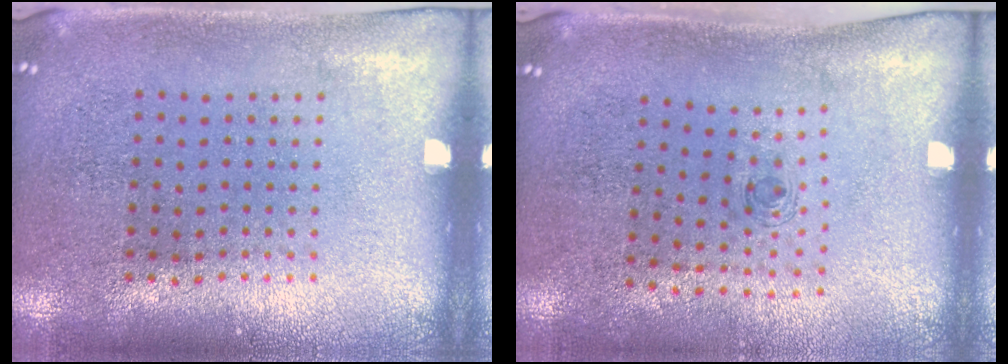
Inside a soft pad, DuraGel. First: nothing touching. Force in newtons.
{"total": 0.6, "press": 0.2, "slide": 0.5}